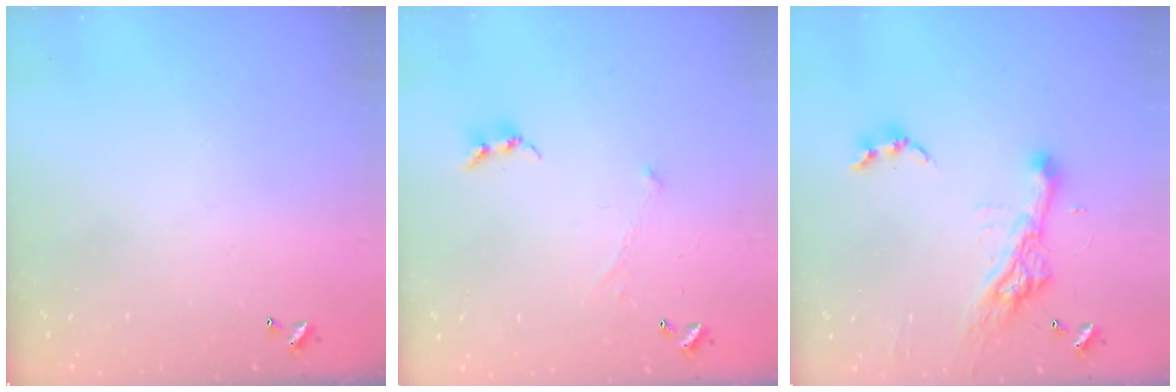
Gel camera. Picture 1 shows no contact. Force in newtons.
{"total": 0.6, "press": 0.6, "slide": 0.3}
{"total": 11.0, "press": 10.9, "slide": 1.4}